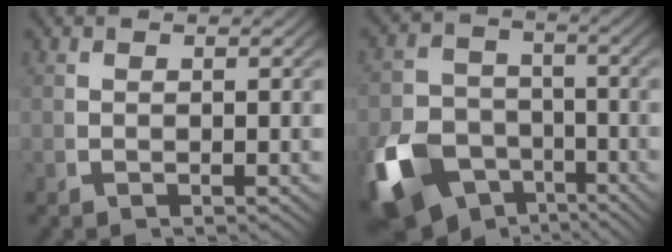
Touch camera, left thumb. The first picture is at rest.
{"total": 12.9, "force": [-5.9, 9.8, 6.1], "torque": [-0.122, -0.073, -0.078]}